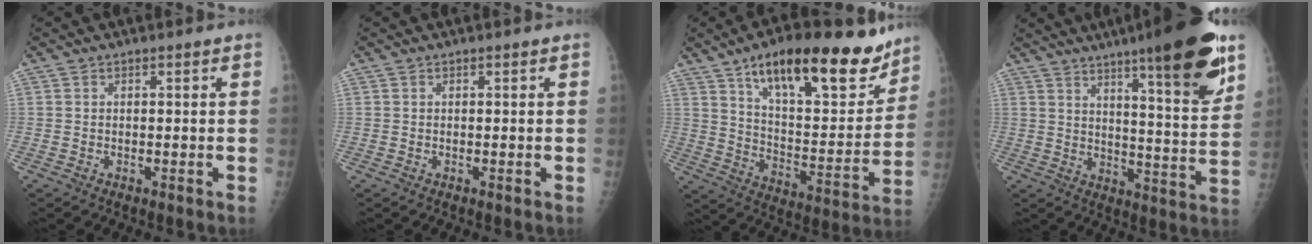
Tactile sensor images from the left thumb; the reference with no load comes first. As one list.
[{"total": 0.0}, {"total": 25.3, "force": [16.6, 9.3, 16.8], "torque": [-0.208, -0.057, 0.259]}, {"total": 19.6, "force": [11.8, 3.0, 15.3], "torque": [-0.194, -0.059, 0.172]}]